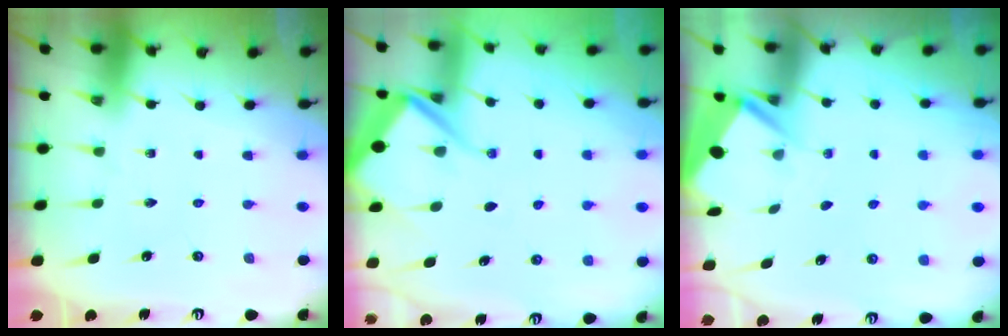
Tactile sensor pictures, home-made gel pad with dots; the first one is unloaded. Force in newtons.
{"total": 8.0, "press": 7.9, "slide": 1.0}
{"total": 2.9, "press": 2.9, "slide": 0.3}